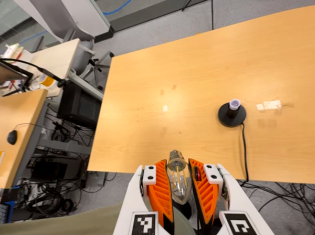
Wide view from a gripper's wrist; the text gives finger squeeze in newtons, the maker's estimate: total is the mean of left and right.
{"total": 20.8, "left": 22.4, "right": 19.2}